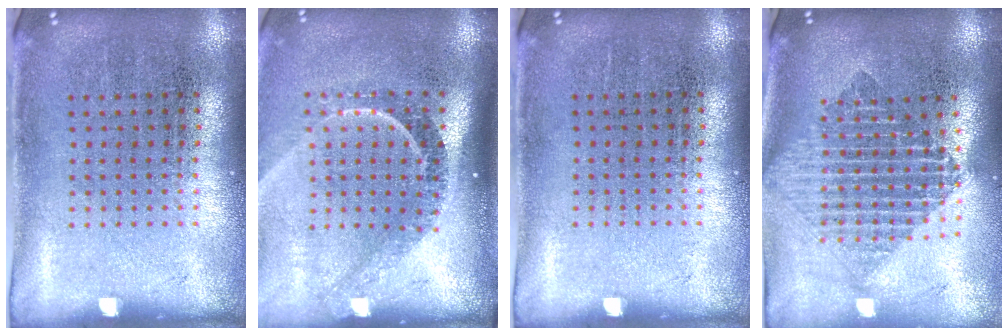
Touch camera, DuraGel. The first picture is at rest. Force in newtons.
{"total": 2.3, "press": 1.6, "slide": 1.6}
{"total": 0.0}
{"total": 2.0, "press": 1.6, "slide": 1.1}